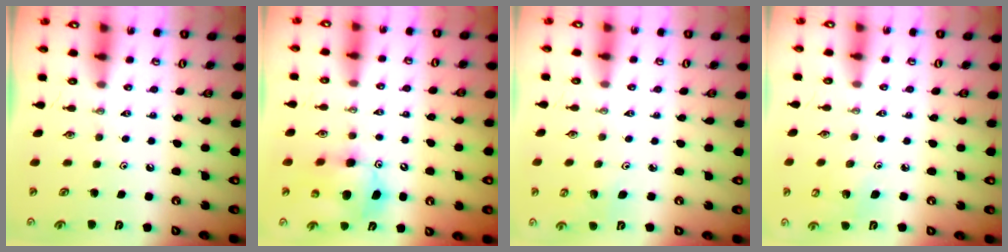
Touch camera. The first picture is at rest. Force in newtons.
{"total": 11.6, "press": 11.4, "slide": 2.5}
{"total": 2.8, "press": 2.8, "slide": 0.3}
{"total": 5.3, "press": 4.9, "slide": 1.8}